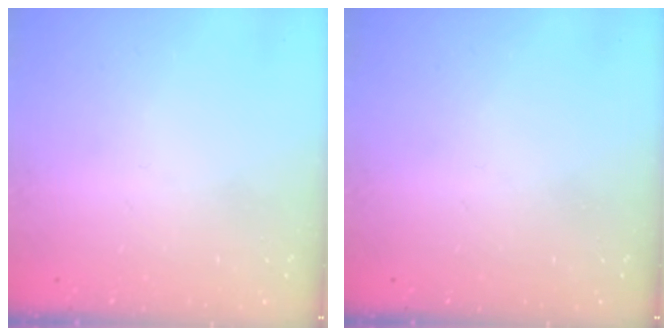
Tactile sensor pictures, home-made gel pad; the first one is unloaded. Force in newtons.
{"total": 0.0}